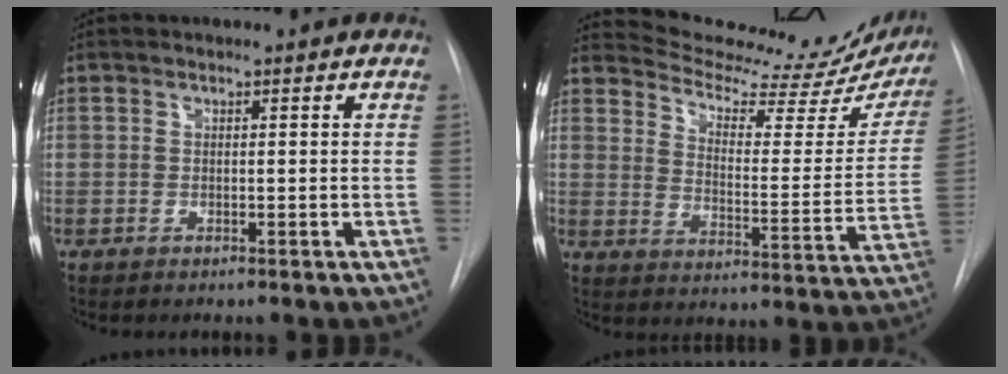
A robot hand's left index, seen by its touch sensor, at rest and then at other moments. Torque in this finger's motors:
{"motor_torque": [0.71, -1.42, -0.13, -0.02]}